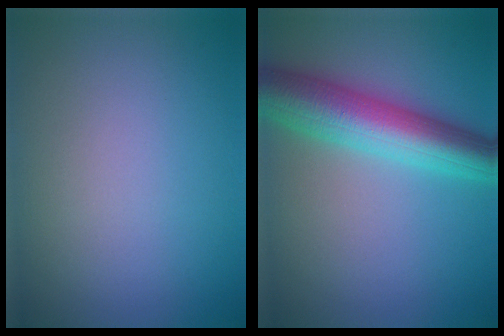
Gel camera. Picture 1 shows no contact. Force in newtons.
{"total": 7.5, "press": 7.5, "slide": 0.2}